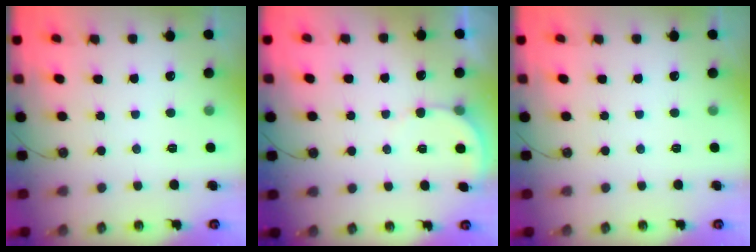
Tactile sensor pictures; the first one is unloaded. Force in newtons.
{"total": 3.3, "press": 3.3, "slide": 0.2}
{"total": 0.0}